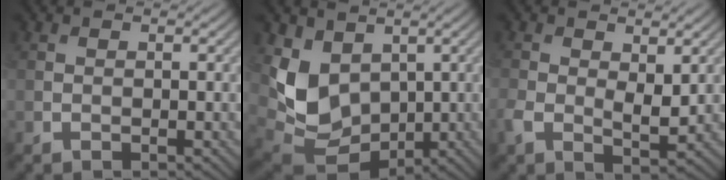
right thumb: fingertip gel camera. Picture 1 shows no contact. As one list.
[{"total": 9.0, "force": [1.9, 7.0, 5.4], "torque": [-0.145, -0.022, 0.043]}, {"total": 5.2, "force": [0.3, 3.0, 4.3], "torque": [-0.097, -0.008, 0.006]}]